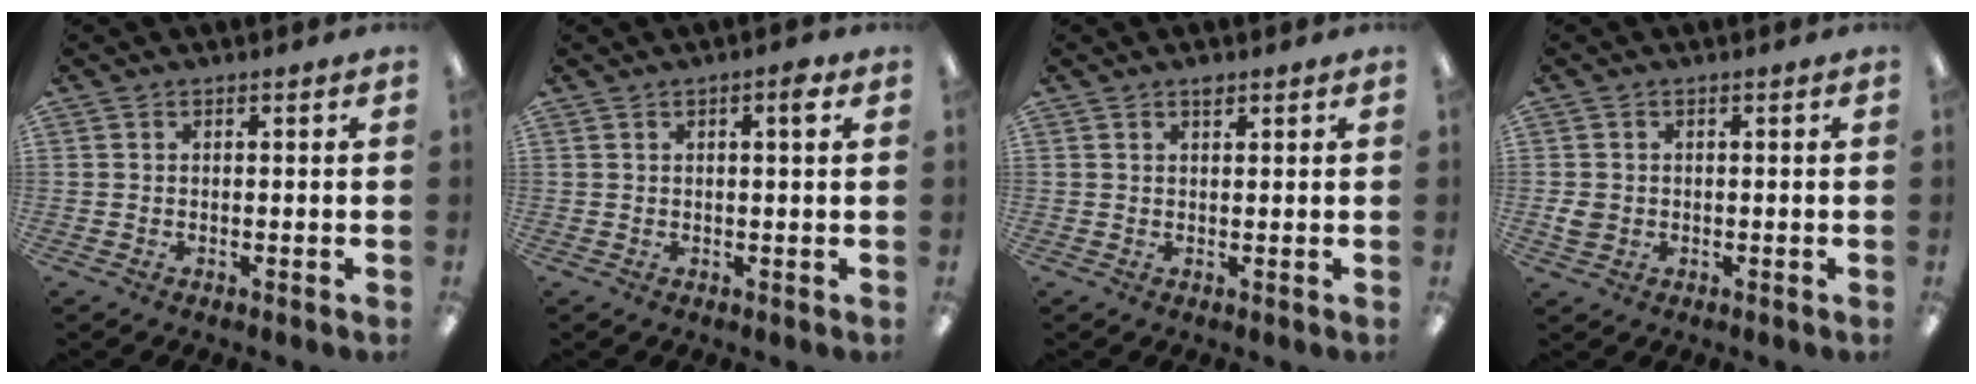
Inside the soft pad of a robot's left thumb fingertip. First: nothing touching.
{"total": 3.3, "force": [1.6, 0.6, 2.8], "torque": [-0.042, -0.002, 0.022]}
{"total": 1.5, "force": [1.2, 0.5, 0.8], "torque": [-0.010, -0.003, 0.020]}
{"total": 2.9, "force": [0.1, 2.5, 1.5], "torque": [-0.034, 0.004, -0.001]}